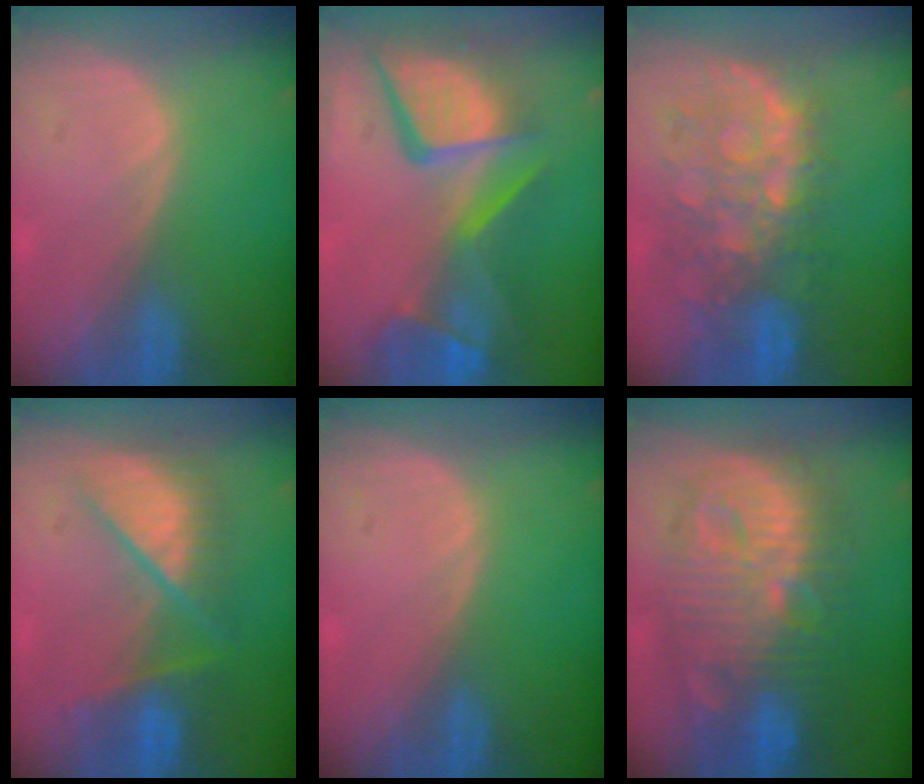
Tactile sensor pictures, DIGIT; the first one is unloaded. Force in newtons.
{"total": 13.6, "press": 11.1, "slide": 7.9}
{"total": 10.4, "press": 9.4, "slide": 4.6}
{"total": 8.0, "press": 8.0, "slide": 0.4}
{"total": 0.0}
{"total": 13.8, "press": 13.7, "slide": 1.3}